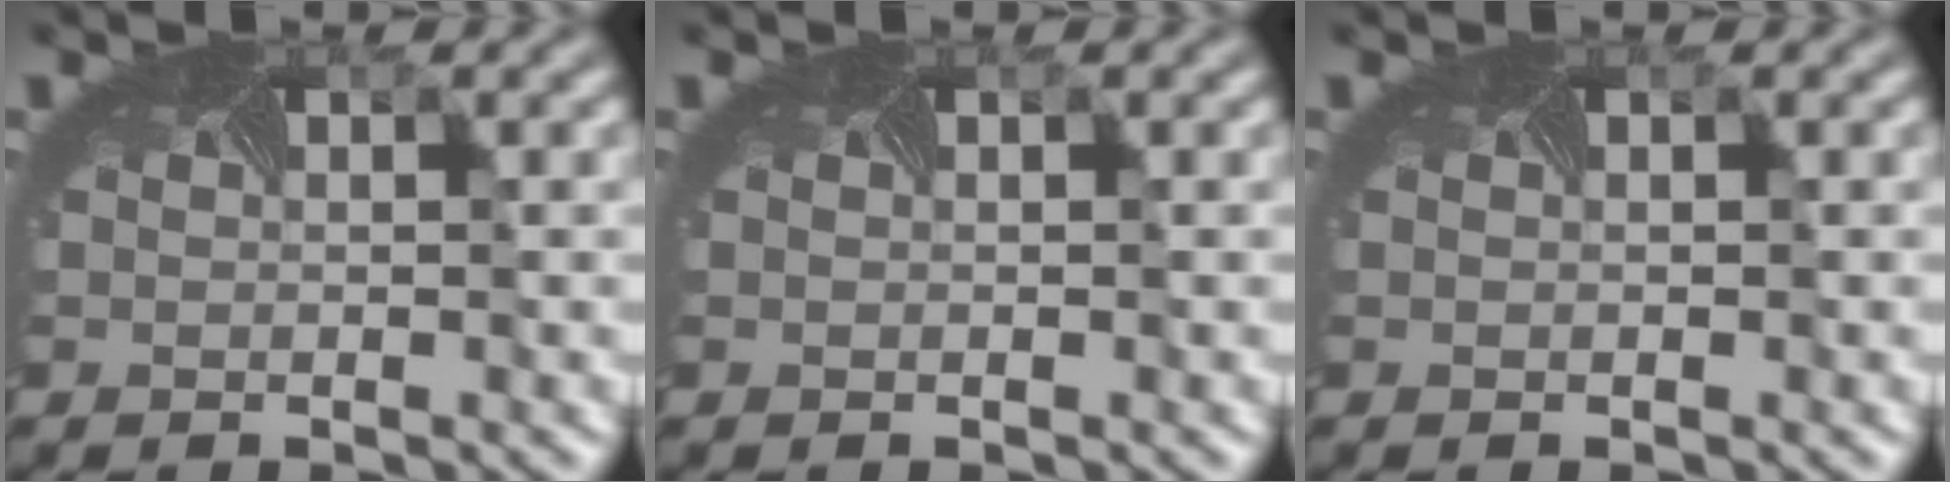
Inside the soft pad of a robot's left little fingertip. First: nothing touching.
{"total": 0.0}
{"total": 0.0}